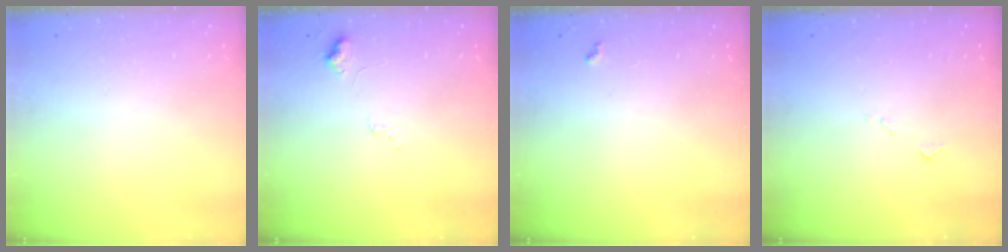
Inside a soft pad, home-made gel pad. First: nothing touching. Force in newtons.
{"total": 7.8, "press": 7.7, "slide": 1.0}
{"total": 3.5, "press": 3.5, "slide": 0.5}
{"total": 5.6, "press": 5.5, "slide": 0.9}